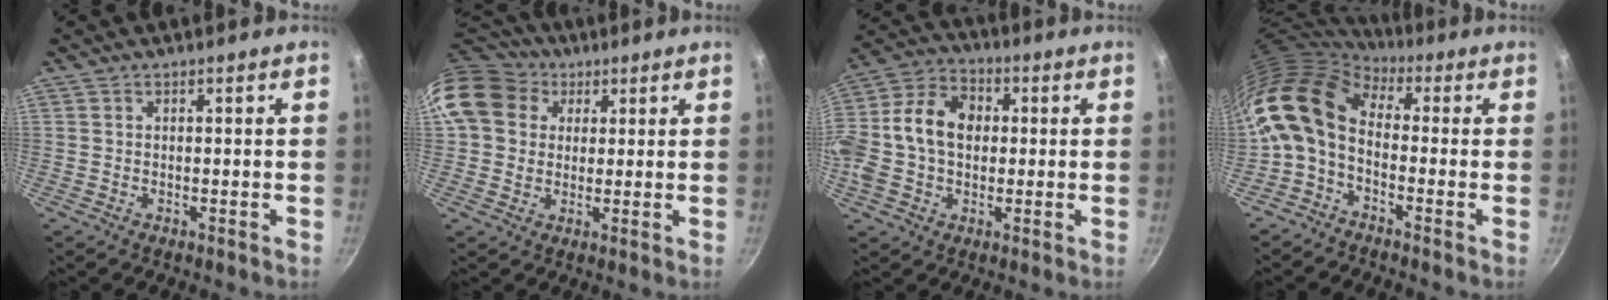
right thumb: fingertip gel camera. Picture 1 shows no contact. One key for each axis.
{"total": 14.0, "fx": 5.2, "fy": 11.3, "fz": 6.3, "tx": -0.106, "ty": 0.012, "tz": 0.085}
{"total": 16.2, "fx": 0.6, "fy": 11.8, "fz": 11.1, "tx": -0.195, "ty": 0.036, "tz": -0.006}
{"total": 11.8, "fx": -0.2, "fy": 7.4, "fz": 9.2, "tx": -0.171, "ty": 0.026, "tz": -0.024}